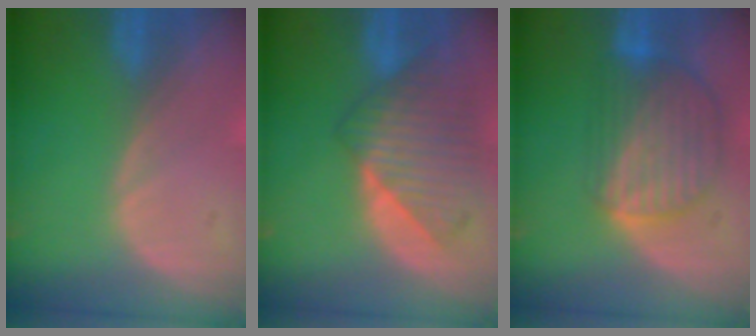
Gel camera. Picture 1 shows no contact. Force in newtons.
{"total": 8.7, "press": 8.1, "slide": 3.1}
{"total": 8.7, "press": 7.7, "slide": 4.1}